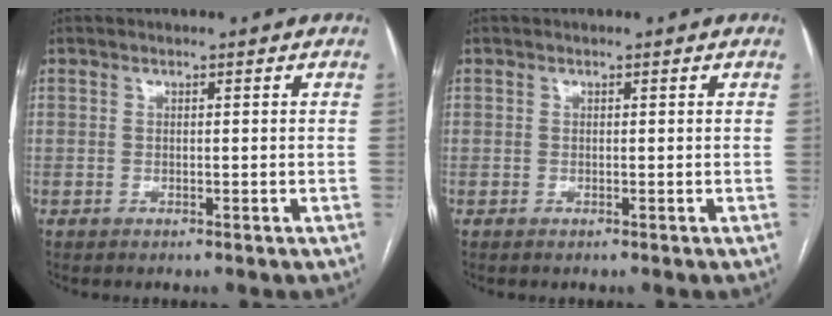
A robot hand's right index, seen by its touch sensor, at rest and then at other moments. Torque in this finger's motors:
{"motor_torque": [-0.34, 0.23, -0.88, -0.16]}